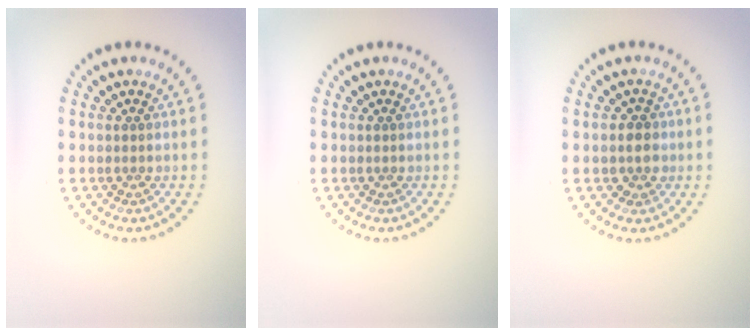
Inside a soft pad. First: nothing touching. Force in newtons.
{"total": 0.0}
{"total": 2.1, "press": 1.9, "slide": 0.9}